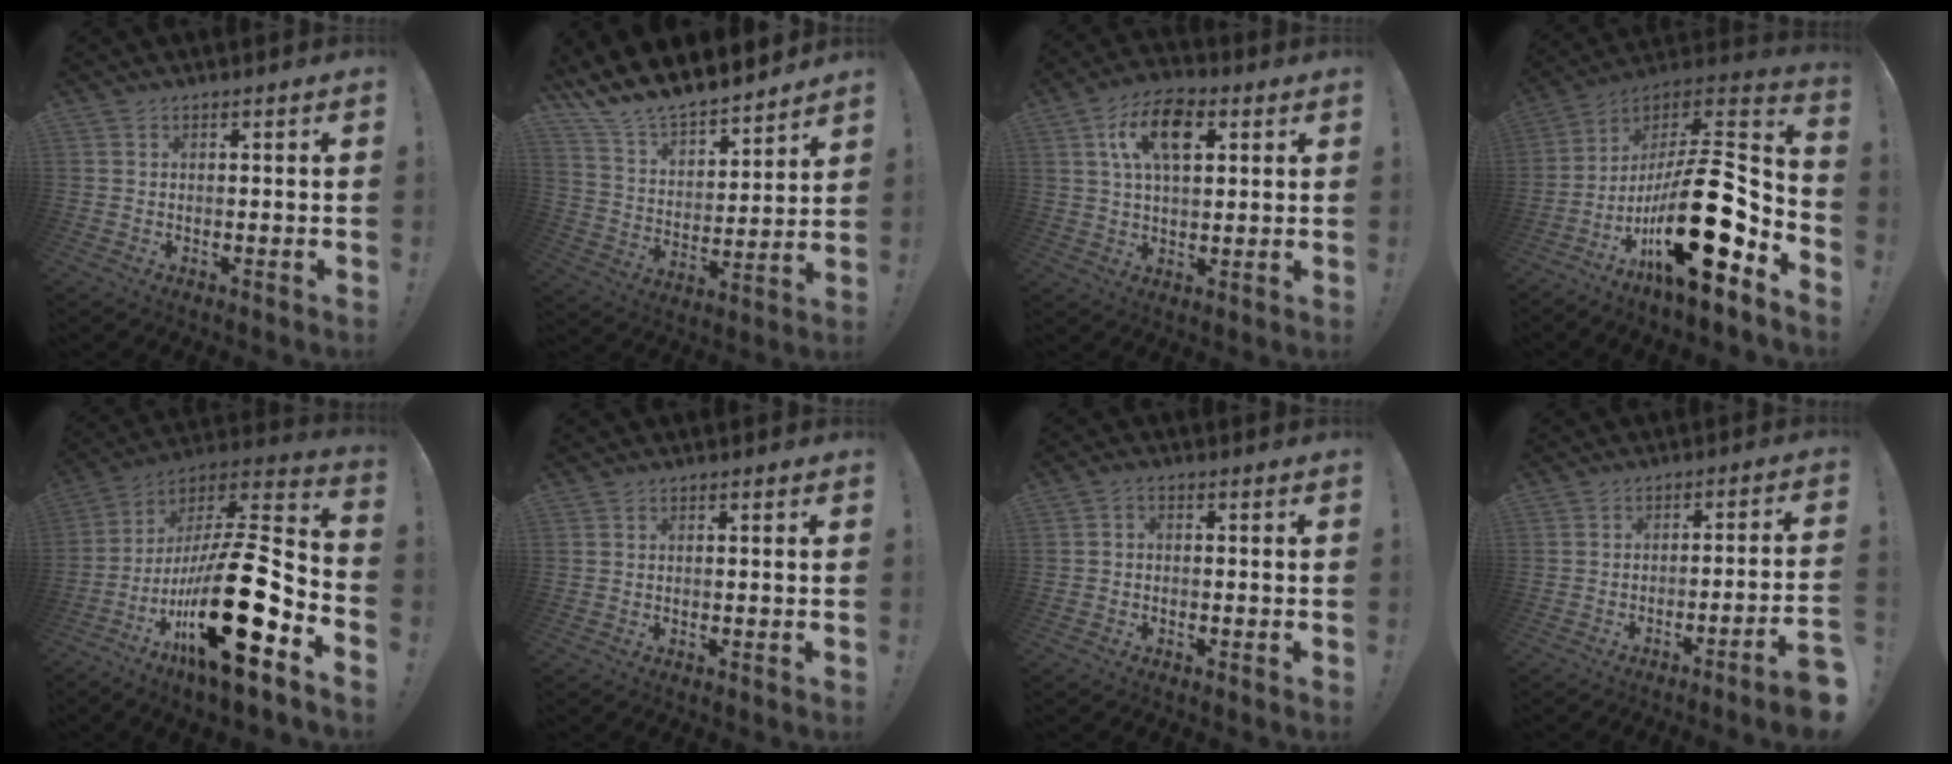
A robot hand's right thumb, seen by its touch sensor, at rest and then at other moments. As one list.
[{"total": 12.5, "force": [12.0, 2.5, 2.1], "torque": [-0.073, -0.109, 0.219]}, {"total": 13.4, "force": [4.7, 7.5, 10.1], "torque": [-0.157, 0.008, 0.083]}, {"total": 26.9, "force": [-8.2, 9.1, 23.9], "torque": [-0.408, 0.028, -0.134]}, {"total": 27.6, "force": [-9.2, 7.3, 24.9], "torque": [-0.442, 0.027, -0.151]}, {"total": 0.5, "force": [0.3, 0.5, 0.0], "torque": [0.006, -0.002, 0.004]}, {"total": 1.6, "force": [-1.0, 0.7, 0.9], "torque": [-0.023, 0.006, -0.018]}, {"total": 6.6, "force": [-4.1, -0.5, 5.1], "torque": [-0.085, 0.008, -0.068]}]